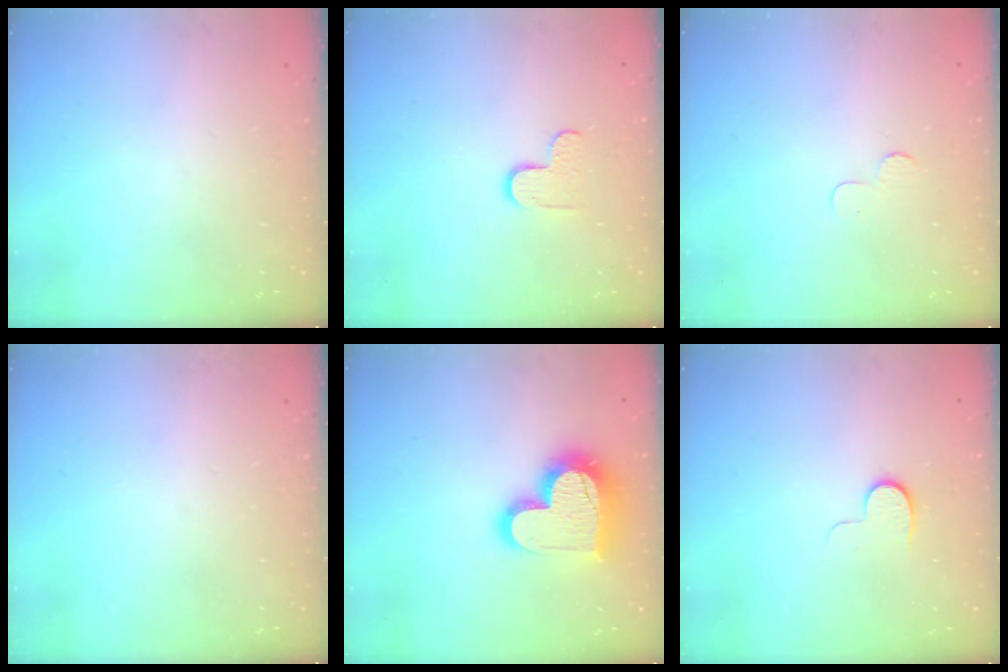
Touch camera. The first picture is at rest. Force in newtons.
{"total": 5.1, "press": 5.1, "slide": 0.5}
{"total": 3.7, "press": 3.7, "slide": 0.4}
{"total": 0.0}
{"total": 17.8, "press": 17.7, "slide": 1.5}
{"total": 5.3, "press": 5.3, "slide": 0.5}